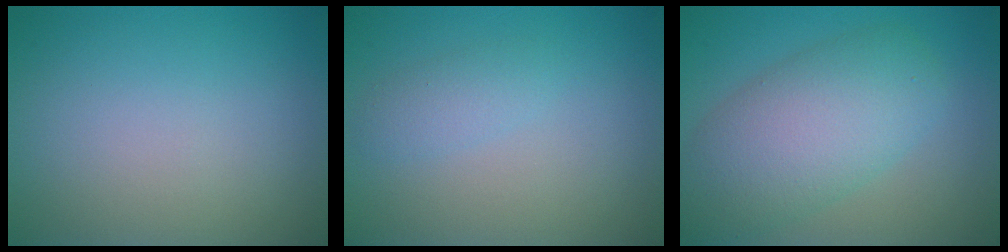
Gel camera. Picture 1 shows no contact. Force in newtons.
{"total": 1.5, "press": 1.5, "slide": 0.1}
{"total": 7.2, "press": 7.2, "slide": 0.0}